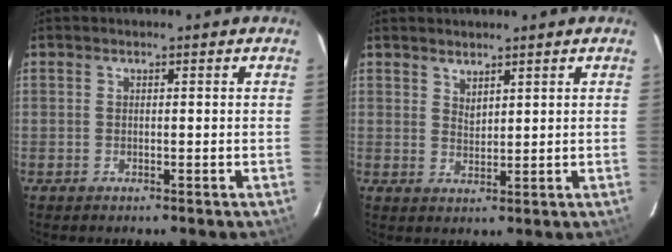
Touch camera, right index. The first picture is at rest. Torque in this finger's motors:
{"motor_torque": [-0.12, -0.05, -0.05, 0.00]}